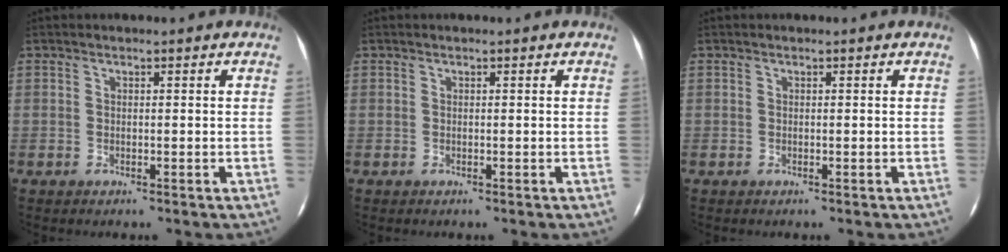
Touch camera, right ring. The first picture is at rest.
{"total": 0.0}
{"total": 0.0}